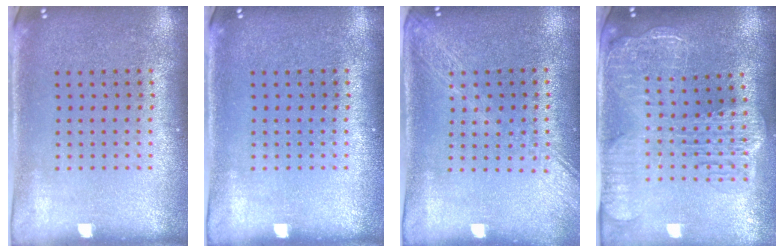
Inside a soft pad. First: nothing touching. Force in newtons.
{"total": 0.0}
{"total": 1.9, "press": 1.7, "slide": 1.0}
{"total": 2.9, "press": 2.4, "slide": 1.7}